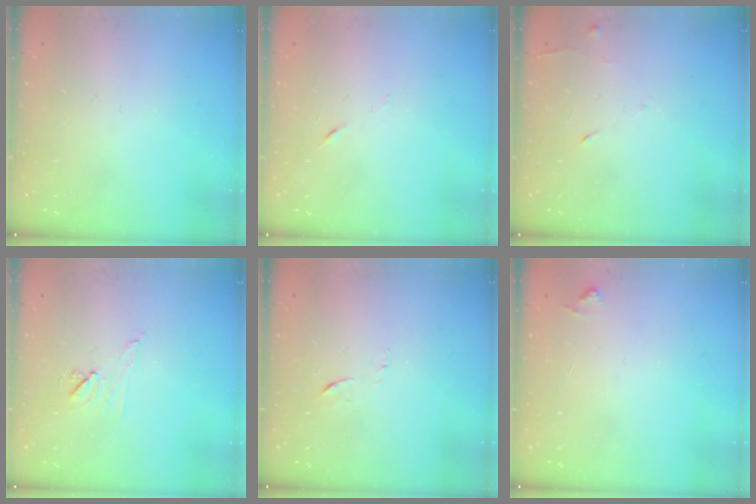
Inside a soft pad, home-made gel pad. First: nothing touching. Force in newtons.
{"total": 3.7, "press": 3.6, "slide": 0.9}
{"total": 5.1, "press": 5.1, "slide": 0.8}
{"total": 6.7, "press": 6.5, "slide": 1.7}
{"total": 6.5, "press": 6.5, "slide": 0.5}
{"total": 6.5, "press": 6.4, "slide": 0.4}